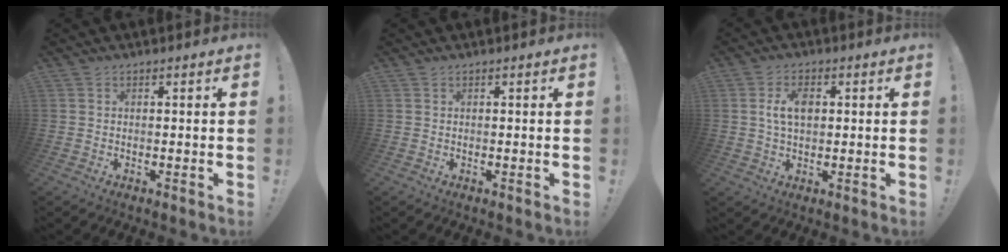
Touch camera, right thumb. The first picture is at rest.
{"total": 0.0}
{"total": 6.3, "force": [1.1, 3.8, 4.8], "torque": [-0.080, 0.007, 0.019]}